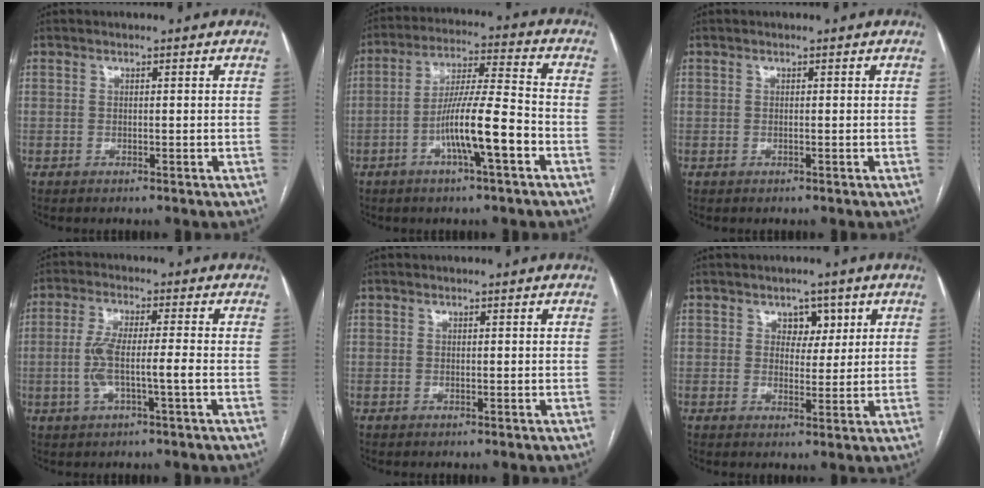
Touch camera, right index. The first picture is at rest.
{"total": 11.1, "force": [-4.3, 0.6, 10.2], "torque": [-0.185, 0.008, -0.075]}
{"total": 0.0}
{"total": 6.3, "force": [-1.3, 0.5, 6.2], "torque": [-0.129, 0.011, -0.024]}
{"total": 0.0}
{"total": 3.8, "force": [1.7, 2.8, 2.0], "torque": [-0.015, 0.005, 0.025]}